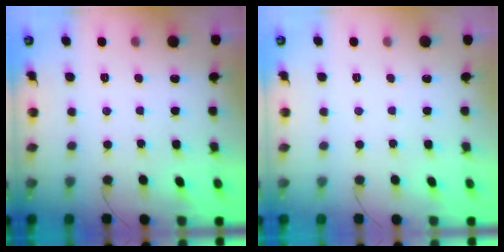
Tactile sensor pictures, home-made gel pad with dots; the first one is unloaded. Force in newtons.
{"total": 0.0}